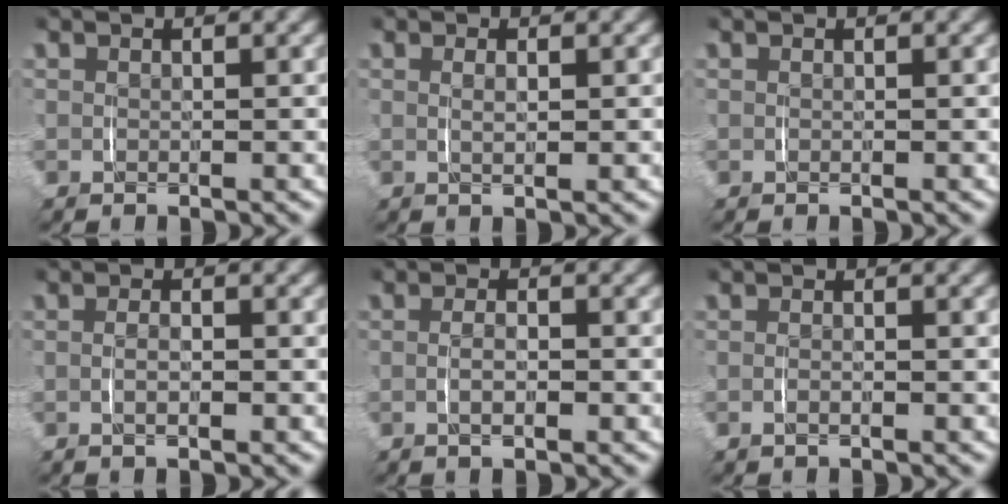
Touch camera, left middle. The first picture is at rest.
{"total": 1.2, "force": [0.3, 0.1, 1.1], "torque": [-0.019, -0.003, 0.008]}
{"total": 0.0}
{"total": 1.4, "force": [-0.4, 0.3, 1.3], "torque": [-0.023, 0.001, -0.008]}
{"total": 1.8, "force": [-0.4, 0.5, 1.6], "torque": [-0.026, 0.001, -0.009]}
{"total": 0.7, "force": [-0.4, 0.1, 0.6], "torque": [-0.016, -0.002, -0.007]}